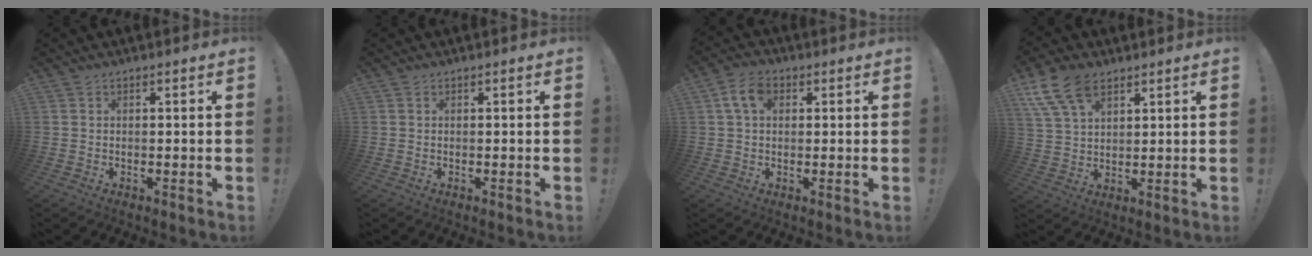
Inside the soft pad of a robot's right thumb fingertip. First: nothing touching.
{"total": 0.0}
{"total": 7.0, "force": [1.9, 4.6, 4.8], "torque": [-0.087, 0.010, 0.040]}
{"total": 11.1, "force": [6.7, 6.1, 6.4], "torque": [-0.135, -0.018, 0.131]}